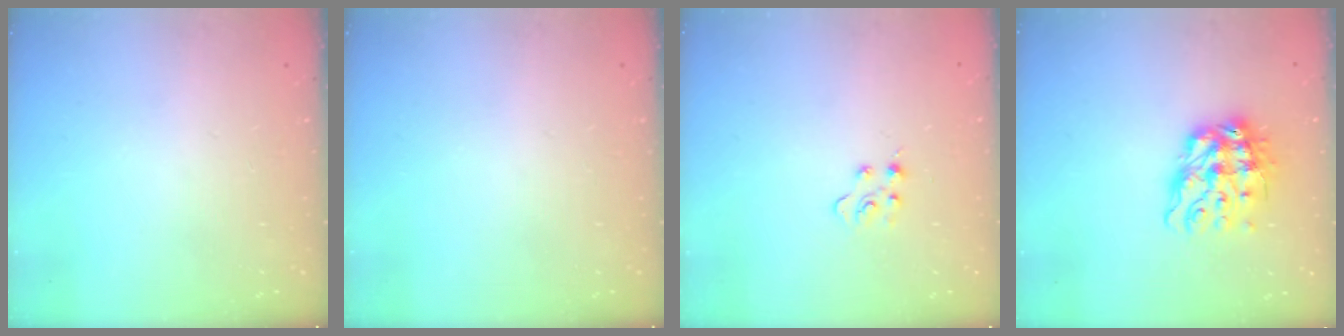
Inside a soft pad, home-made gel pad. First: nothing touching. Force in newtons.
{"total": 0.0}
{"total": 2.9, "press": 2.8, "slide": 0.4}
{"total": 11.3, "press": 11.2, "slide": 1.2}